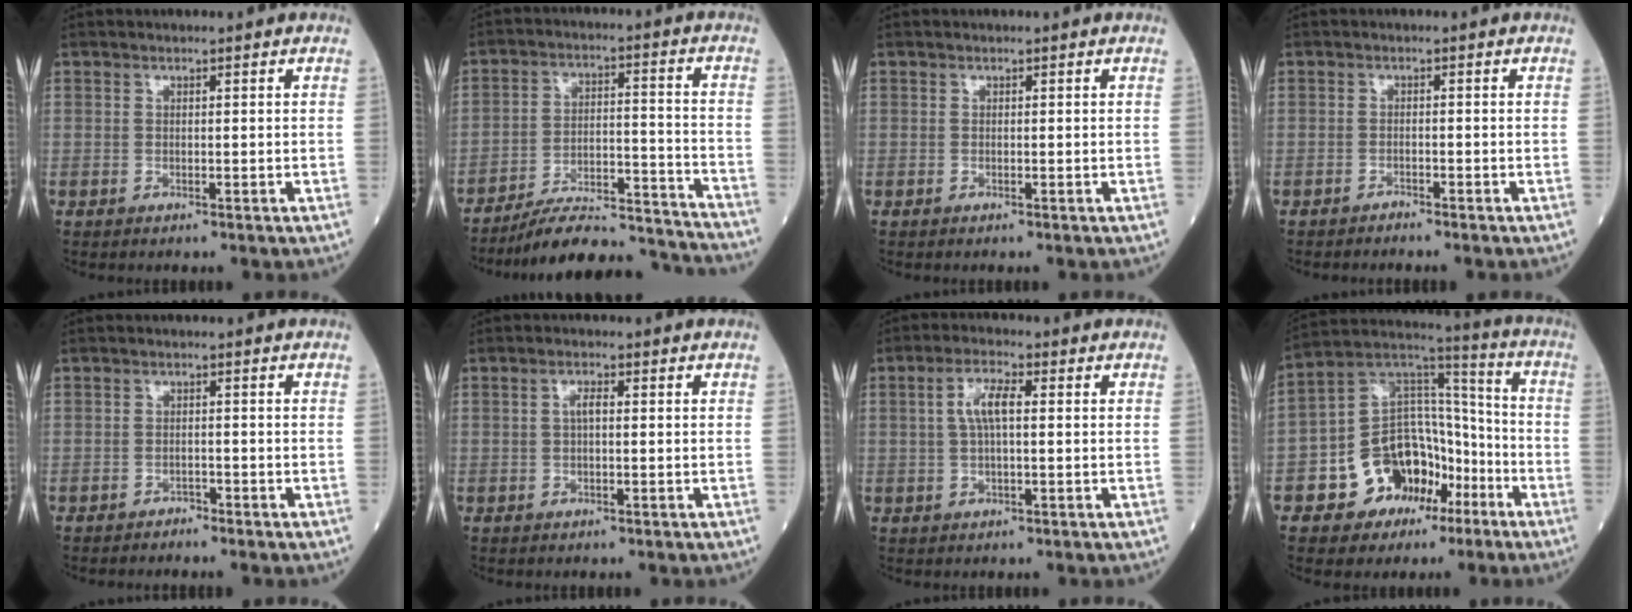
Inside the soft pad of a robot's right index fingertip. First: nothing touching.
{"total": 17.0, "force": [-16.4, 1.5, 4.2], "torque": [-0.063, 0.027, -0.245]}
{"total": 0.0}
{"total": 0.9, "force": [-0.9, 0.0, 0.0], "torque": [-0.003, -0.001, -0.017]}
{"total": 1.1, "force": [-1.1, 0.3, -0.1], "torque": [0.004, 0.000, -0.021]}
{"total": 1.9, "force": [0.2, 0.6, 1.8], "torque": [-0.036, 0.005, 0.004]}
{"total": 4.8, "force": [0.8, 1.2, 4.5], "torque": [-0.094, 0.014, 0.014]}
{"total": 13.9, "force": [-6.5, 10.1, 7.0], "torque": [-0.118, 0.051, -0.104]}